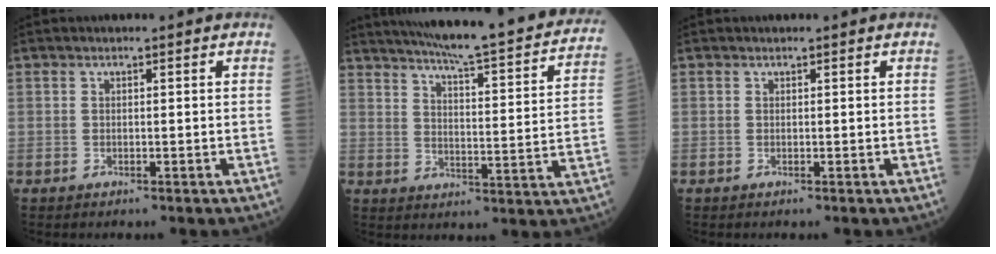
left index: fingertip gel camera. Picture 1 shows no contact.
{"total": 26.4, "force": [23.3, 2.0, 12.3], "torque": [-0.181, -0.046, 0.291]}
{"total": 0.0}